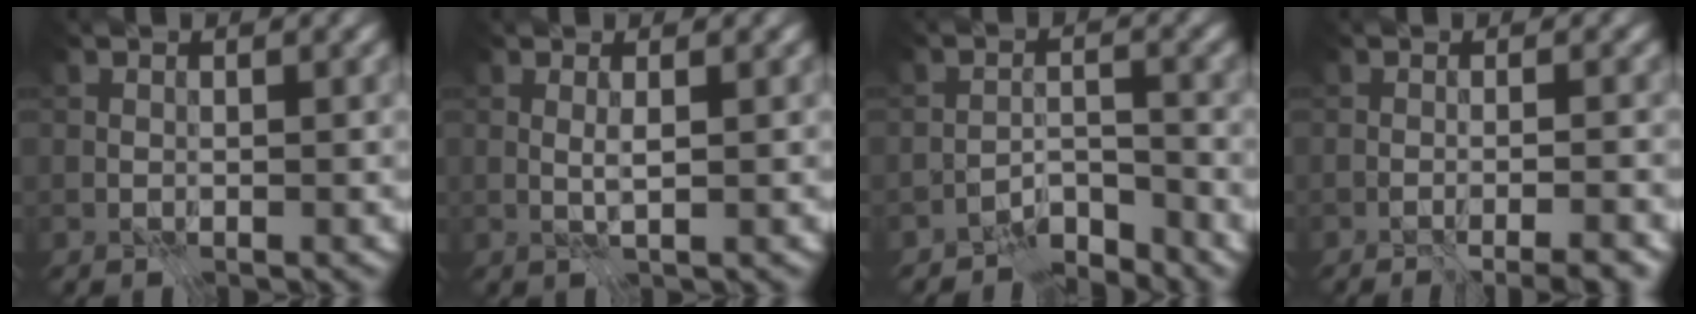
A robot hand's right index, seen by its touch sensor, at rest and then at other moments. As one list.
[{"total": 0.9, "force": [0.0, -0.3, 0.8], "torque": [-0.019, -0.004, 0.000]}, {"total": 3.7, "force": [-3.6, 0.5, 0.6], "torque": [-0.006, 0.004, -0.072]}, {"total": 3.1, "force": [-2.1, 0.0, 2.2], "torque": [-0.025, -0.006, -0.030]}]